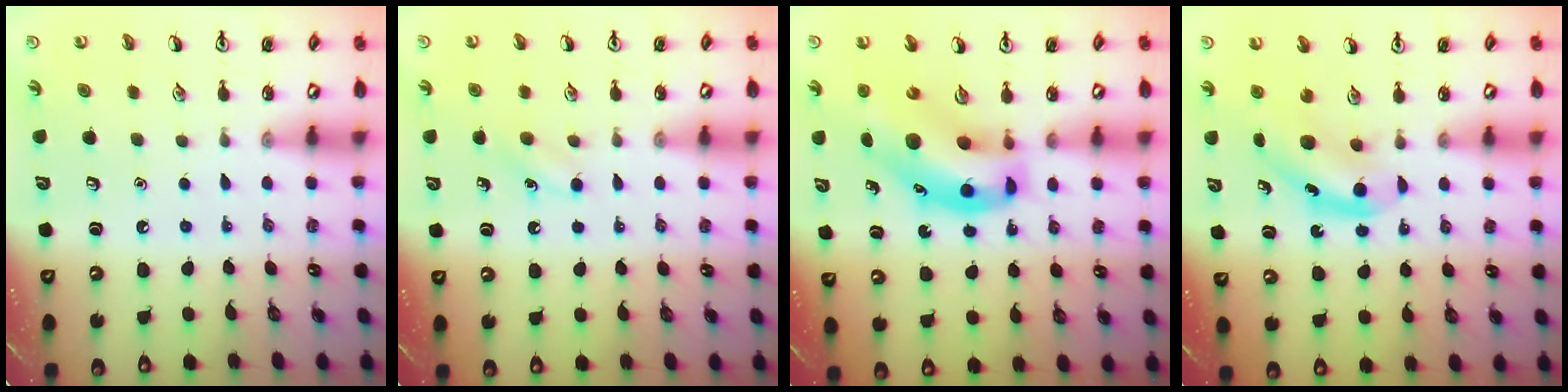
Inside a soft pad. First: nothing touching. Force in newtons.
{"total": 4.2, "press": 4.0, "slide": 1.3}
{"total": 12.9, "press": 12.5, "slide": 3.5}
{"total": 4.9, "press": 4.8, "slide": 0.9}